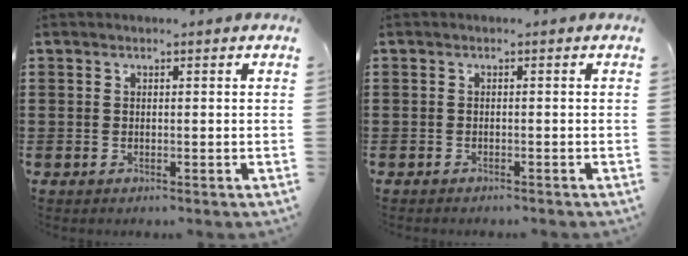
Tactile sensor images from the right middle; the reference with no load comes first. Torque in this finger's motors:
{"motor_torque": [0.59, -0.37, 0.25, 0.08]}